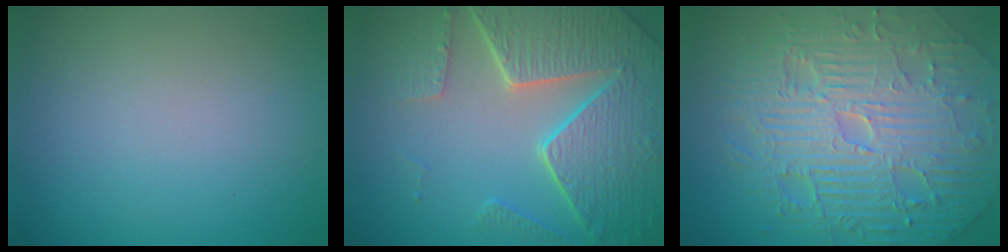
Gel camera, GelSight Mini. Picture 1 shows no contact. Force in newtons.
{"total": 8.4, "press": 6.2, "slide": 5.8}
{"total": 11.7, "press": 7.5, "slide": 8.9}